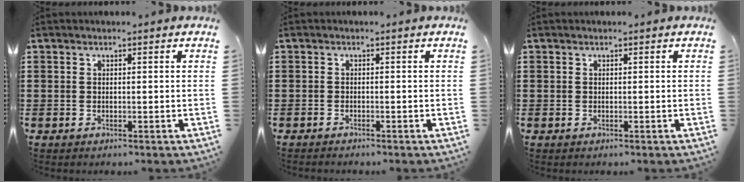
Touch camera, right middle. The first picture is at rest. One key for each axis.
{"total": 0.7, "fx": -0.7, "fy": 0.1, "fz": 0.1, "tx": -0.003, "ty": -0.005, "tz": -0.014}
{"total": 0.0}